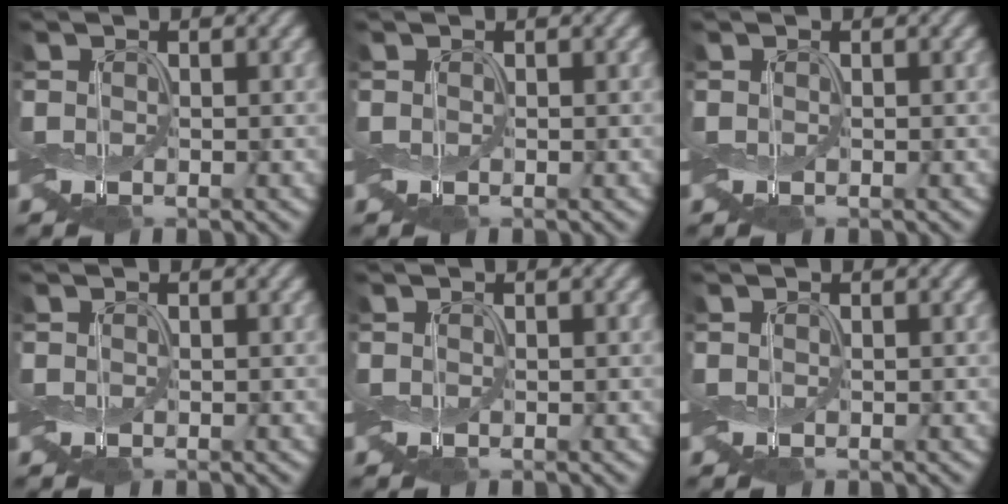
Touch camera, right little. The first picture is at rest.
{"total": 0.0}
{"total": 0.0}
{"total": 0.0}
{"total": 0.0}
{"total": 0.0}